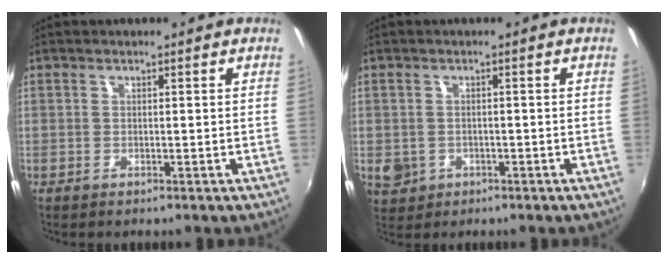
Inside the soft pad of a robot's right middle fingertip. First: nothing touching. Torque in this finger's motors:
{"motor_torque": [0.22, -0.15, 0.00, 0.02]}